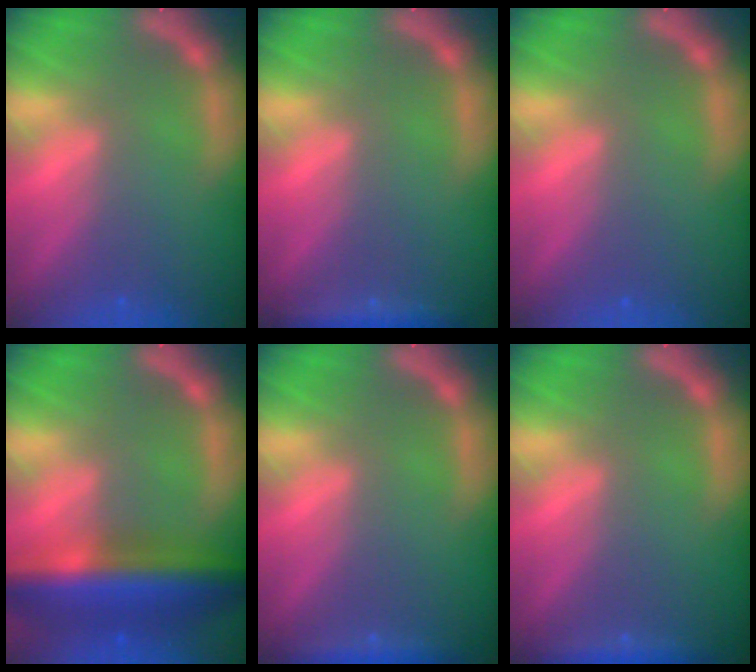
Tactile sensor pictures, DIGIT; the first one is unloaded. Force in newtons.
{"total": 2.4}
{"total": 0.0}
{"total": 10.0}
{"total": 1.9}
{"total": 1.9}